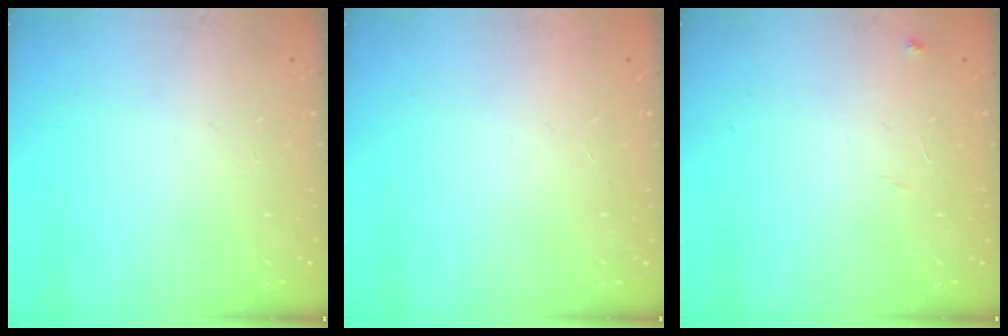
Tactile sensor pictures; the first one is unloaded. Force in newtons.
{"total": 1.6, "press": 1.6, "slide": 0.1}
{"total": 6.2, "press": 6.2, "slide": 0.8}